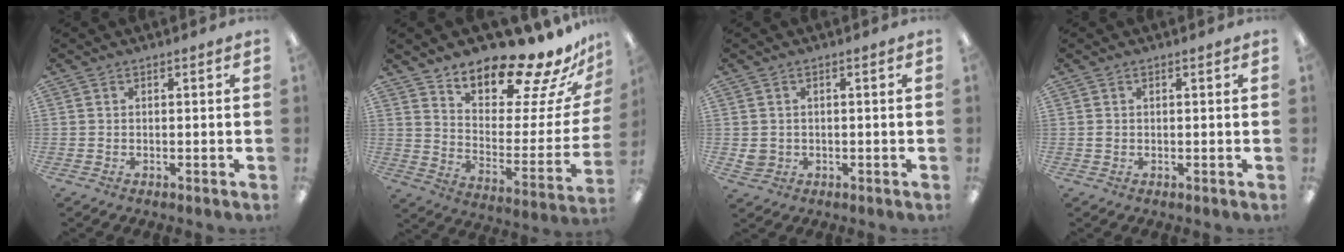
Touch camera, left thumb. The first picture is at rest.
{"total": 16.8, "force": [15.3, 3.6, 5.9], "torque": [-0.088, -0.133, 0.253]}
{"total": 2.6, "force": [0.3, 2.4, 0.8], "torque": [-0.010, 0.001, 0.002]}
{"total": 0.8, "force": [0.2, 0.6, 0.5], "torque": [-0.010, 0.004, 0.001]}